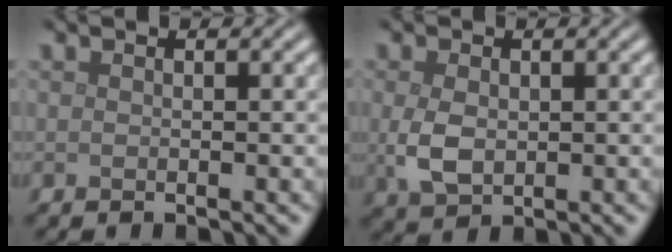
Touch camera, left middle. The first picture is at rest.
{"total": 3.1, "force": [-0.1, 2.1, 2.3], "torque": [-0.055, -0.003, 0.002]}